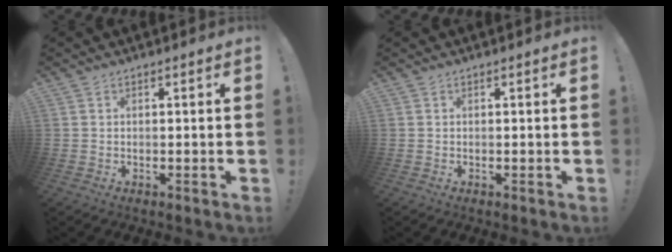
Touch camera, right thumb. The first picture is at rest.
{"total": 0.0}